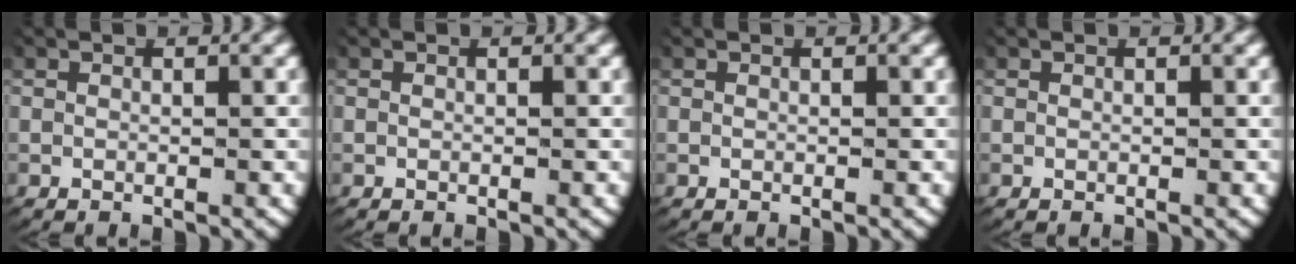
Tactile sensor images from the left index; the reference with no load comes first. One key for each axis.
{"total": 0.0}
{"total": 0.0}
{"total": 0.0}